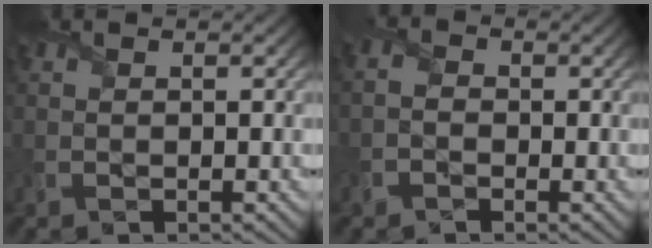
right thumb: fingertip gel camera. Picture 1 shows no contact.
{"total": 1.8, "force": [-1.1, 1.3, 0.5], "torque": [-0.010, 0.006, -0.028]}